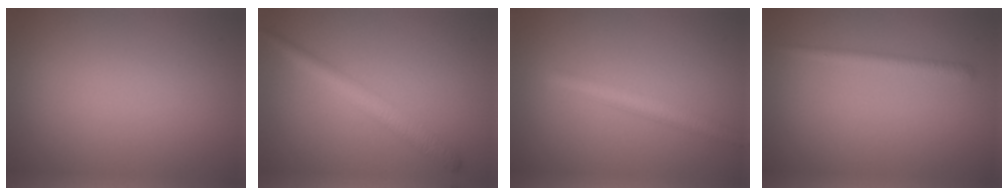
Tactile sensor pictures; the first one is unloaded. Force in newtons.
{"total": 3.0, "press": 3.0, "slide": 0.1}
{"total": 2.8, "press": 2.8, "slide": 0.1}
{"total": 1.5, "press": 1.5, "slide": 0.1}